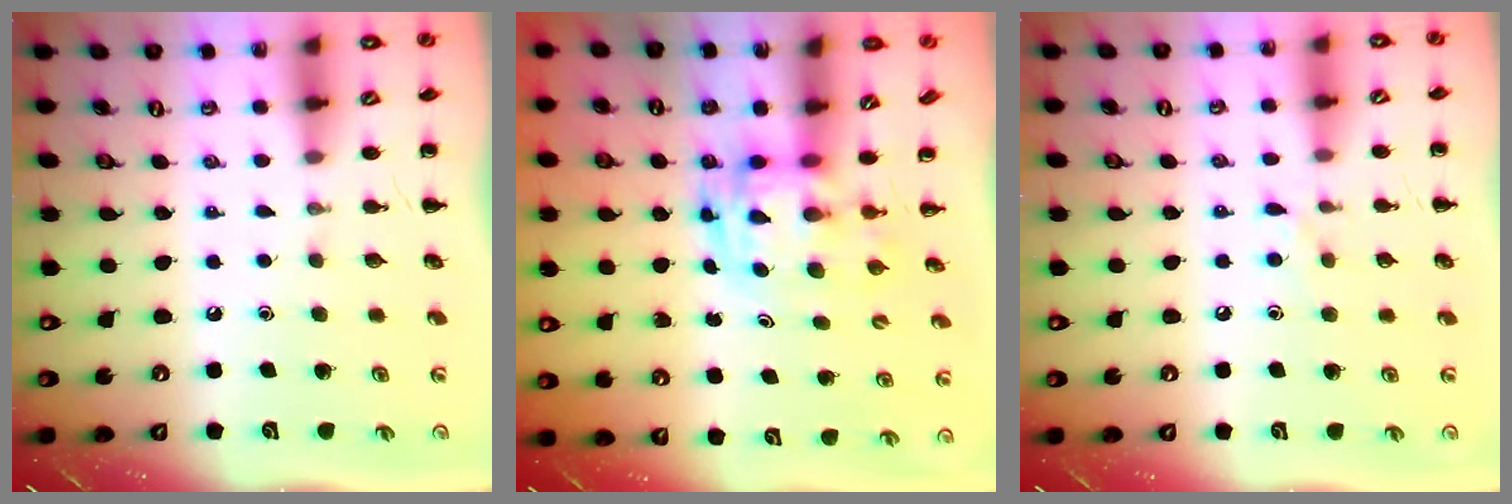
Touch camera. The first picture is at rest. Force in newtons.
{"total": 2.8, "press": 2.7, "slide": 0.6}
{"total": 5.8, "press": 5.5, "slide": 2.0}